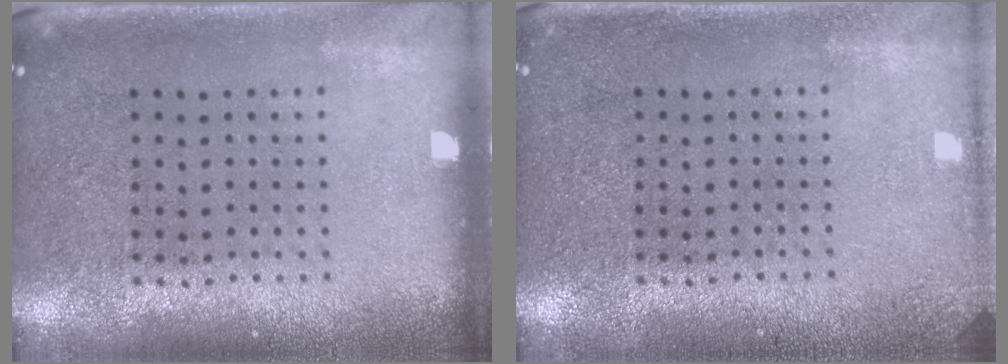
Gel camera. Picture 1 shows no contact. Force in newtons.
{"total": 1.4, "press": 1.4, "slide": 0.1}